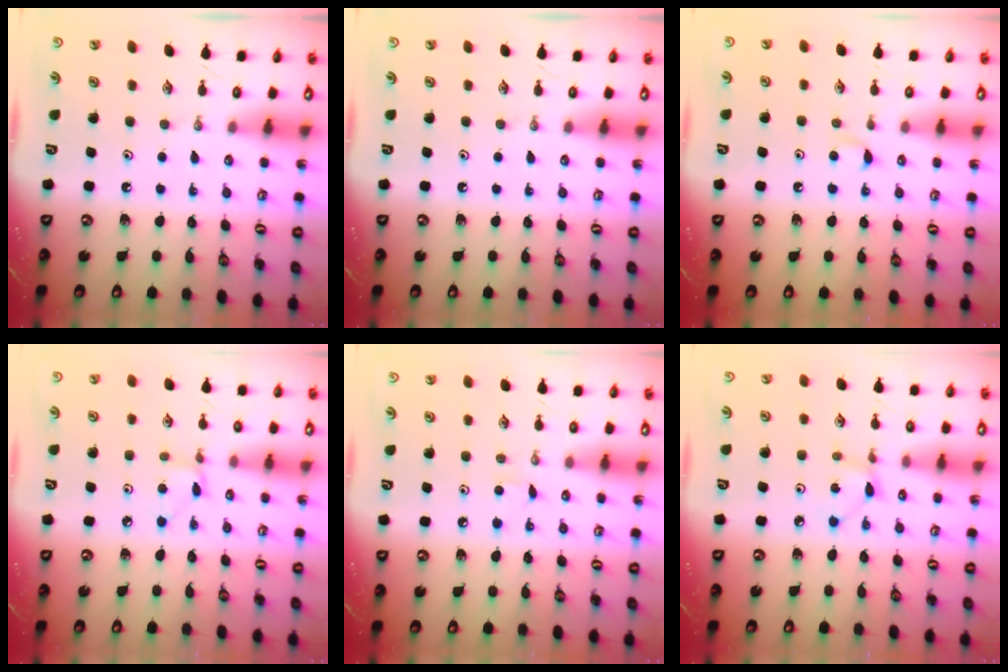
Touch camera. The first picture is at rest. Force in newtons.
{"total": 0.0}
{"total": 3.4, "press": 3.4, "slide": 0.5}
{"total": 2.6, "press": 2.6, "slide": 0.4}
{"total": 2.8, "press": 2.8, "slide": 0.3}
{"total": 3.1, "press": 3.0, "slide": 0.5}